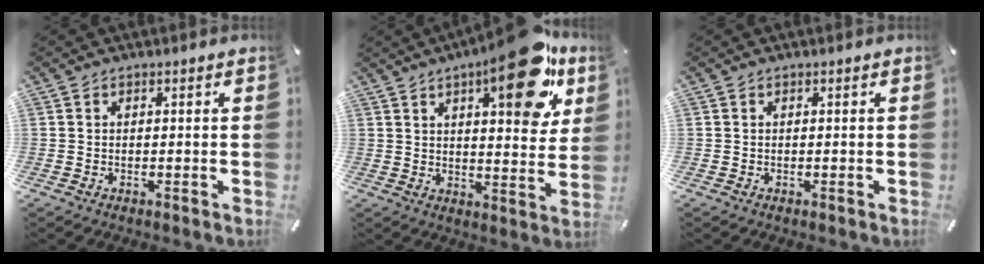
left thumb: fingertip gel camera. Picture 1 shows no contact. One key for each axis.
{"total": 19.5, "fx": 11.0, "fy": 7.1, "fz": 14.5, "tx": -0.183, "ty": -0.062, "tz": 0.167}
{"total": 0.0}